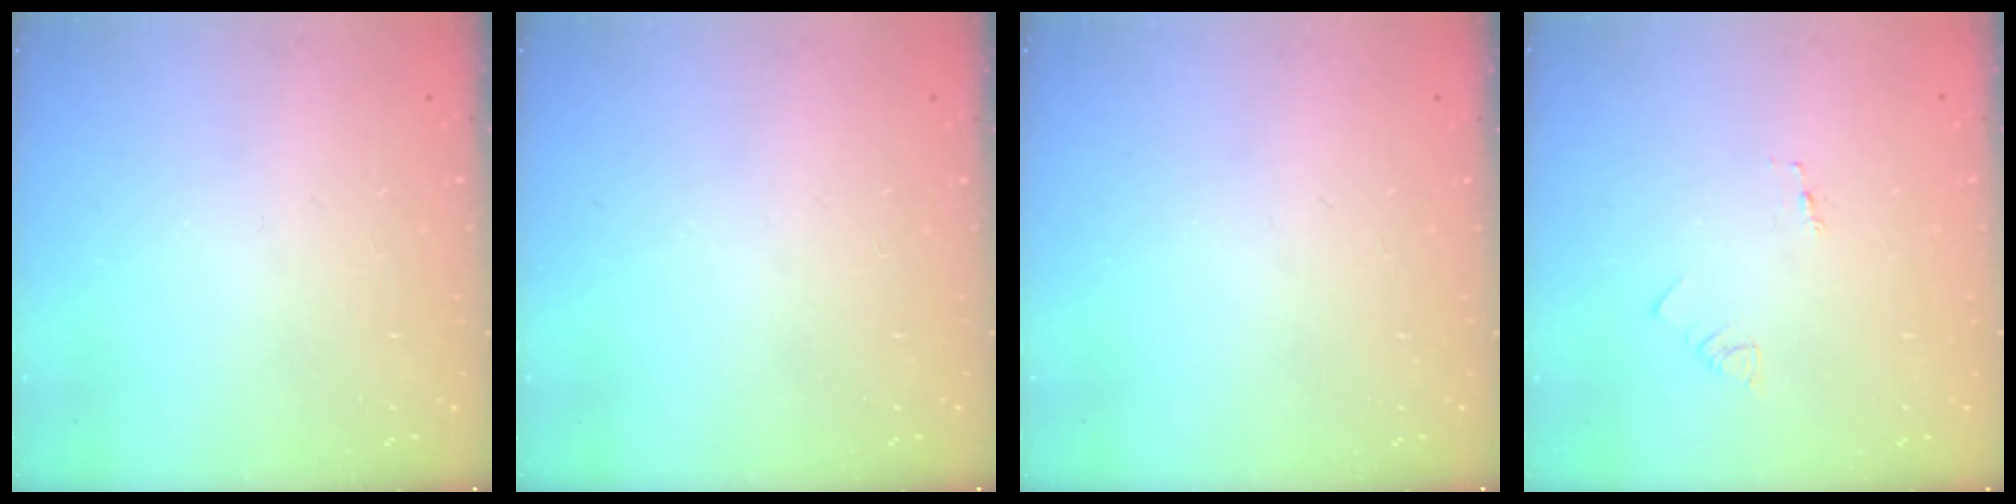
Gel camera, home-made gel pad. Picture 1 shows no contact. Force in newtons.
{"total": 0.0}
{"total": 0.0}
{"total": 1.6, "press": 1.6, "slide": 0.1}